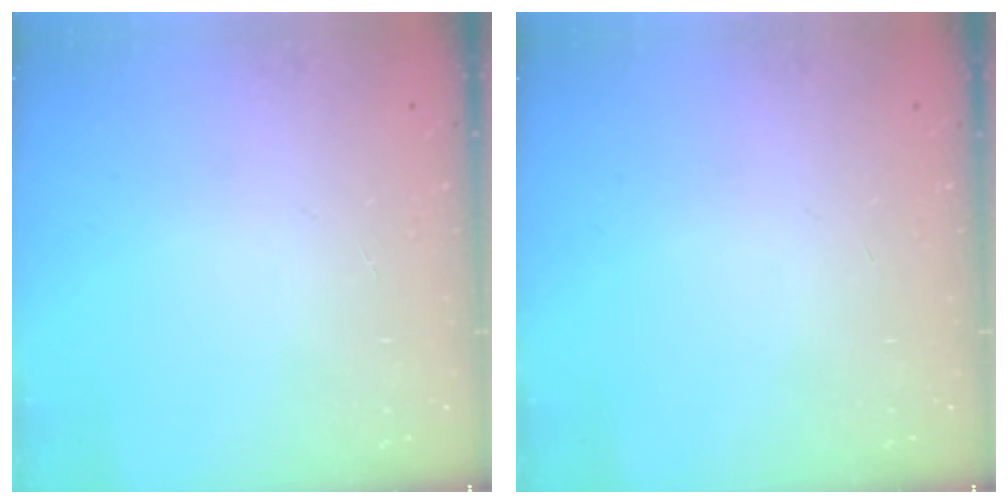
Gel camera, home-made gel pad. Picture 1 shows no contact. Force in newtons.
{"total": 0.0}